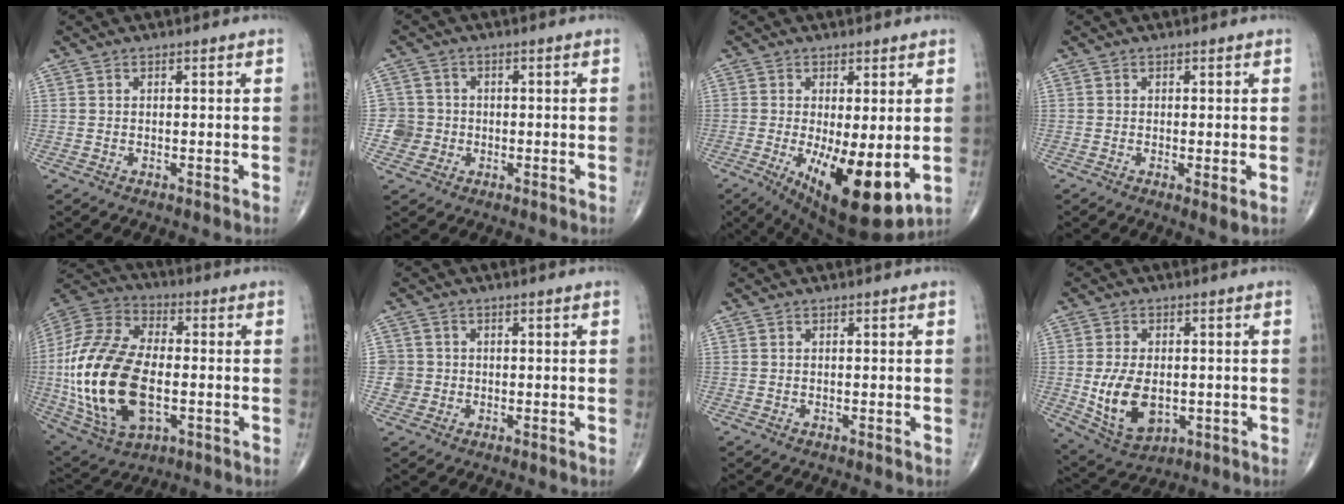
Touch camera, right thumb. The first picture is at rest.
{"total": 4.0, "force": [-0.8, 3.9, 0.0], "torque": [0.028, 0.012, -0.021]}
{"total": 13.9, "force": [-2.8, 4.8, 12.7], "torque": [-0.194, -0.032, -0.027]}
{"total": 1.9, "force": [-0.3, 0.5, 1.9], "torque": [-0.035, -0.010, -0.006]}
{"total": 26.0, "force": [-3.1, 14.3, 21.5], "torque": [-0.456, 0.001, -0.046]}
{"total": 2.9, "force": [-0.3, 2.9, -0.1], "torque": [0.025, 0.009, -0.008]}
{"total": 0.0}
{"total": 11.1, "force": [-1.4, 6.9, 8.6], "torque": [-0.146, -0.007, -0.009]}